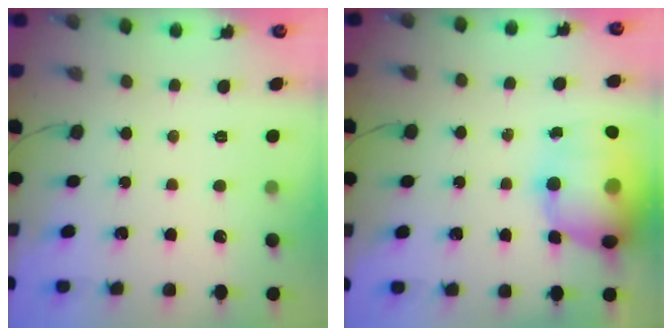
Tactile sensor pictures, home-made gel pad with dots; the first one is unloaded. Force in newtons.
{"total": 20.0, "press": 17.8, "slide": 9.1}